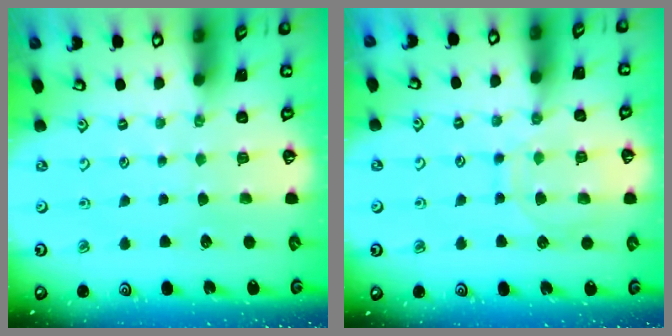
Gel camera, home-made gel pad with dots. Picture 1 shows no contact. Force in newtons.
{"total": 11.0, "press": 11.0, "slide": 1.1}